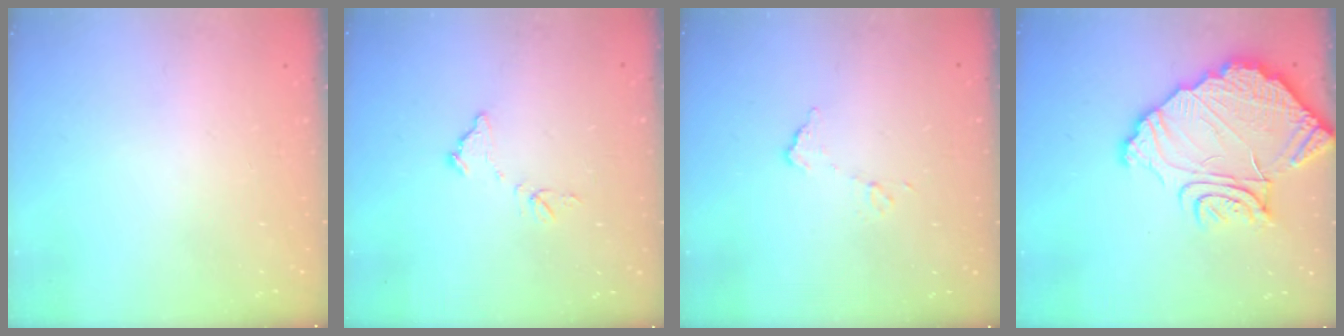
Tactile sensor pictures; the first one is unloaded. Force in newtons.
{"total": 9.2, "press": 9.2, "slide": 0.6}
{"total": 5.9, "press": 5.9, "slide": 0.3}
{"total": 17.2, "press": 17.1, "slide": 1.9}